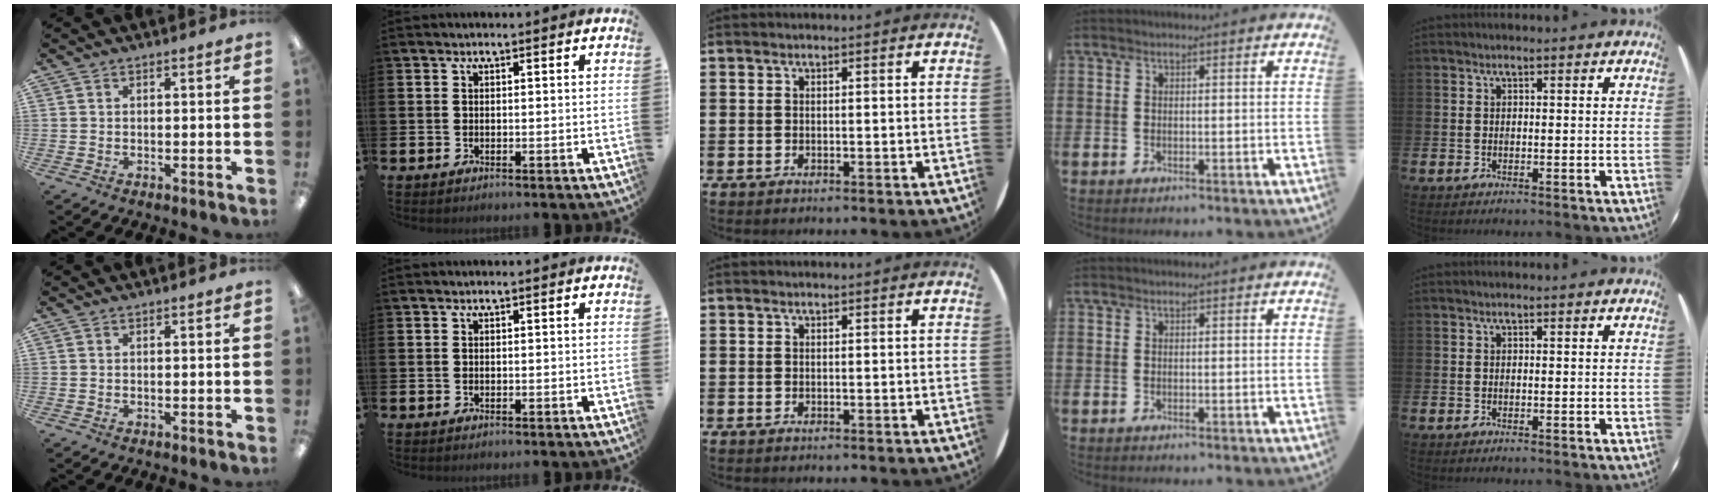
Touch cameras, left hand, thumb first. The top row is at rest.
{}